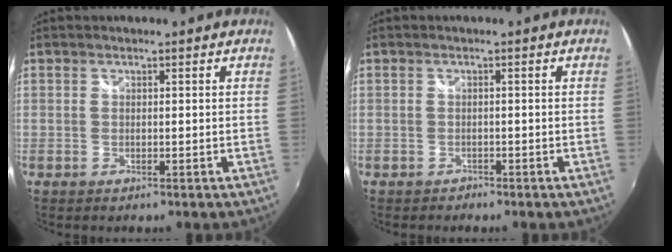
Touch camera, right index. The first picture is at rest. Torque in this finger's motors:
{"motor_torque": [0.15, 0.06, 0.05, 0.01]}